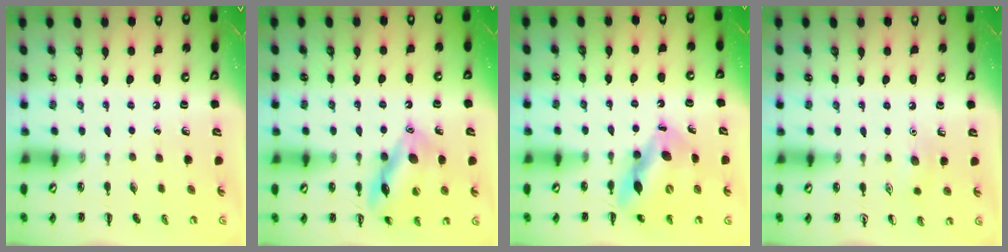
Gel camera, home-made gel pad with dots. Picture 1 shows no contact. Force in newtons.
{"total": 13.2, "press": 13.1, "slide": 1.6}
{"total": 11.4, "press": 11.0, "slide": 3.0}
{"total": 6.3, "press": 6.0, "slide": 1.8}